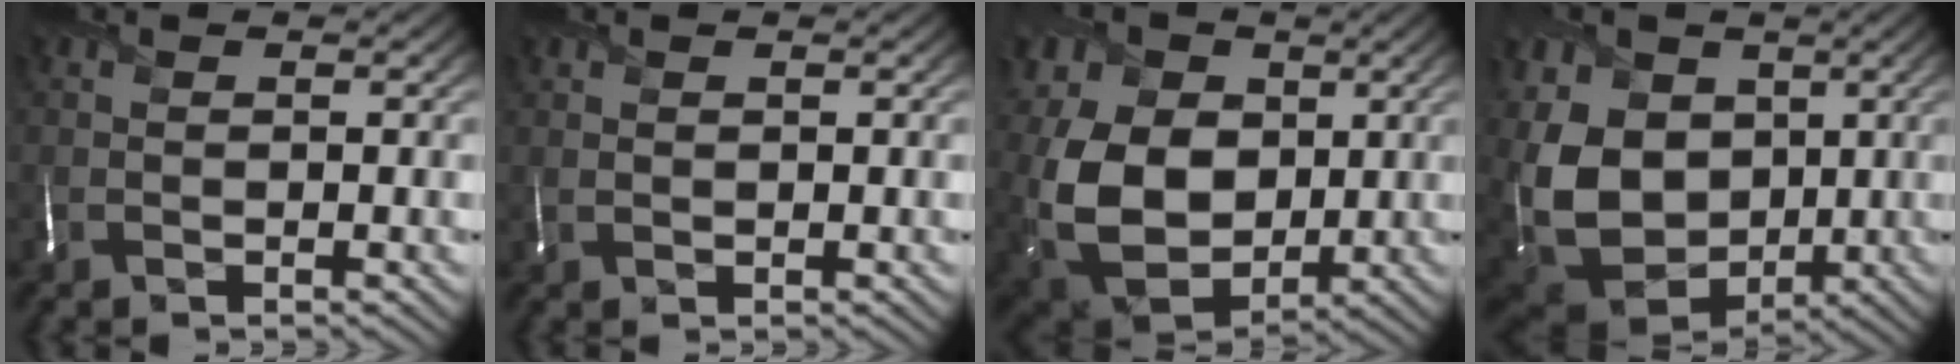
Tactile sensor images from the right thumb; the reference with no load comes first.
{"total": 1.0, "force": [0.9, 0.4, 0.2], "torque": [-0.003, 0.001, 0.022]}
{"total": 14.3, "force": [2.3, 10.6, 9.4], "torque": [-0.229, -0.004, 0.055]}
{"total": 15.8, "force": [2.4, 12.3, 9.7], "torque": [-0.266, 0.006, 0.060]}